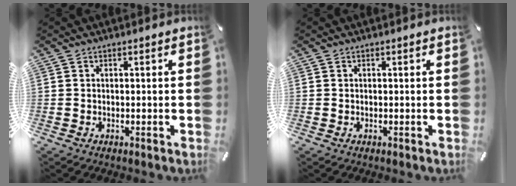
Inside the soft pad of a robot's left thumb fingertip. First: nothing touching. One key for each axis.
{"total": 0.0}